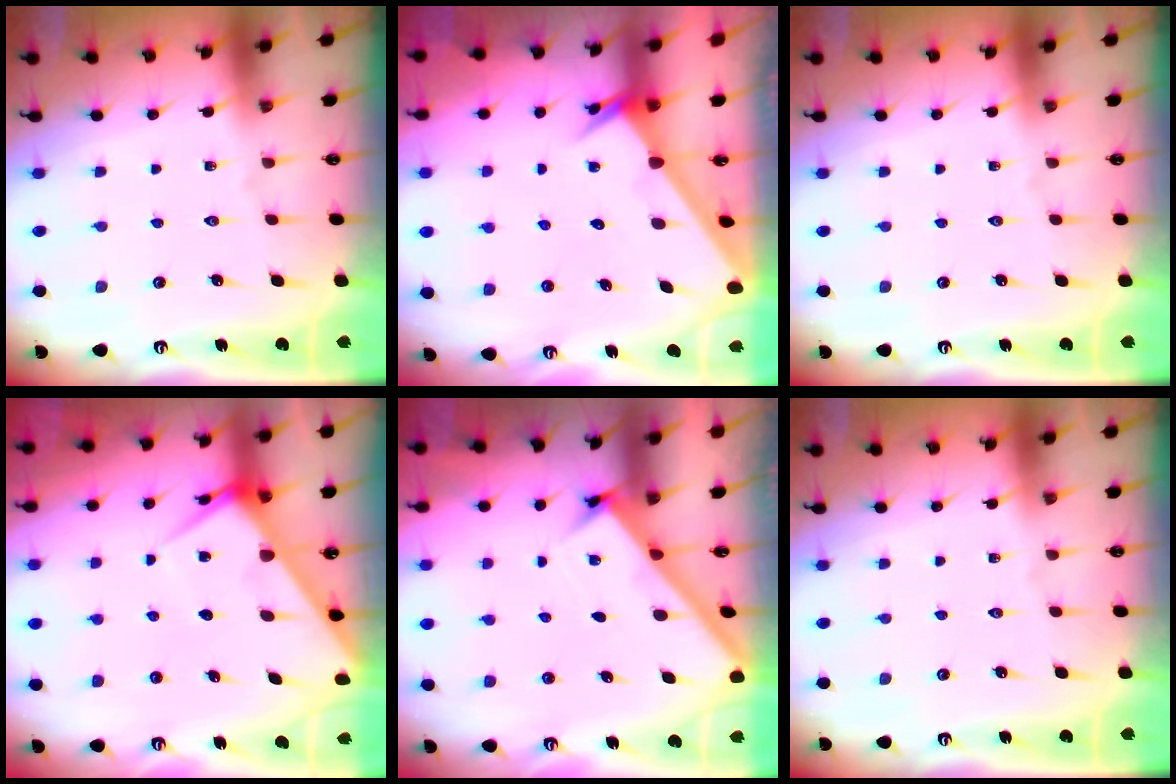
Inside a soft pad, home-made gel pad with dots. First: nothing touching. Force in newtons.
{"total": 2.6, "press": 2.6, "slide": 0.1}
{"total": 0.0}
{"total": 4.6, "press": 4.5, "slide": 0.3}
{"total": 2.6, "press": 2.6, "slide": 0.3}
{"total": 0.0}